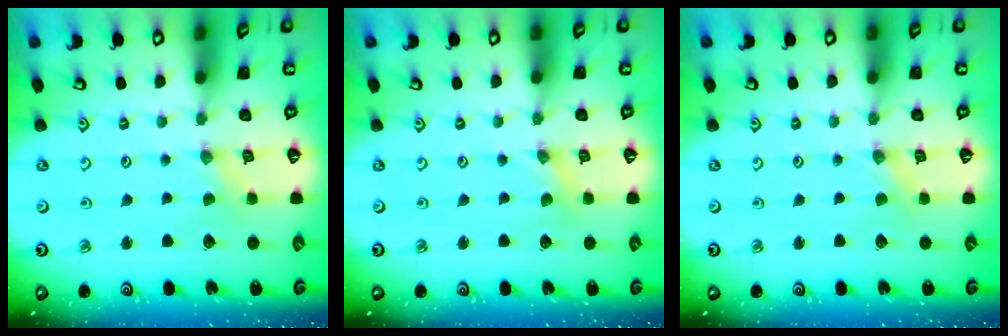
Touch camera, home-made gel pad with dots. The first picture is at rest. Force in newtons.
{"total": 0.0}
{"total": 0.0}